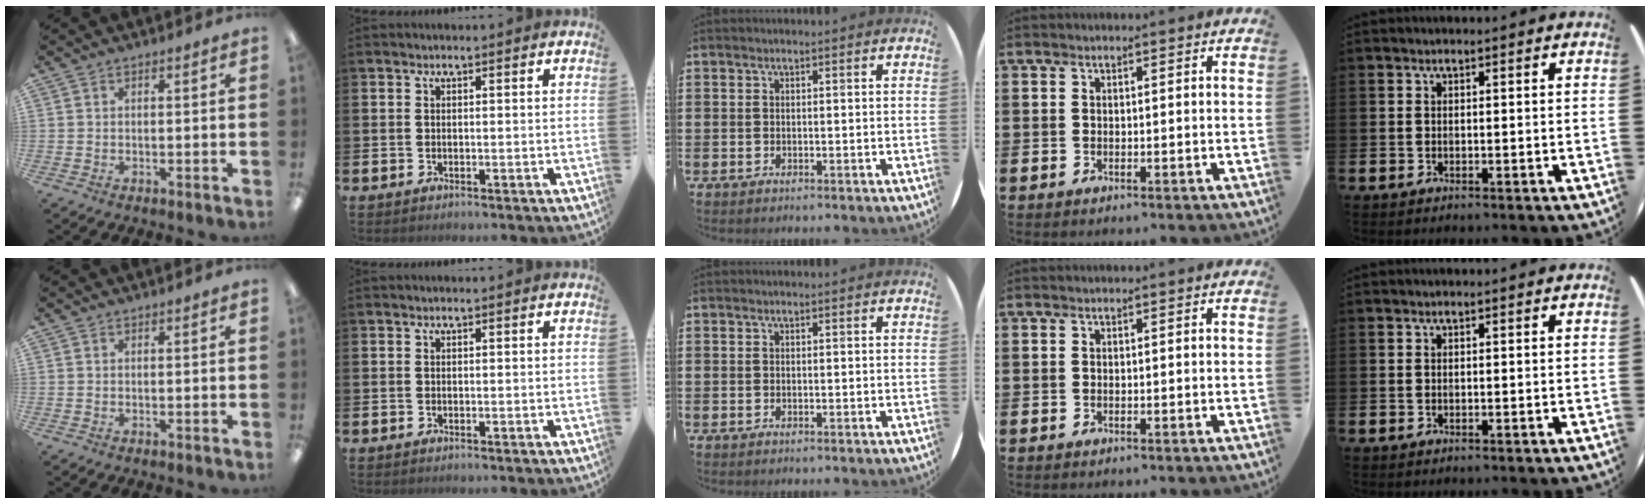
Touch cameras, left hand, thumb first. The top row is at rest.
{}